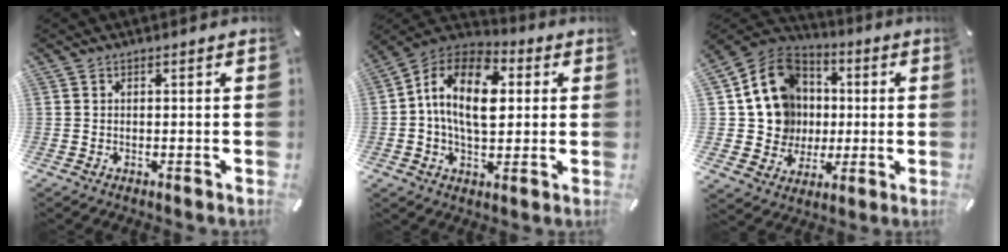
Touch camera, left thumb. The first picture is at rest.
{"total": 15.0, "force": [1.6, 9.9, 11.1], "torque": [-0.219, -0.004, 0.024]}
{"total": 16.3, "force": [2.2, 15.2, 5.5], "torque": [-0.101, -0.009, 0.055]}